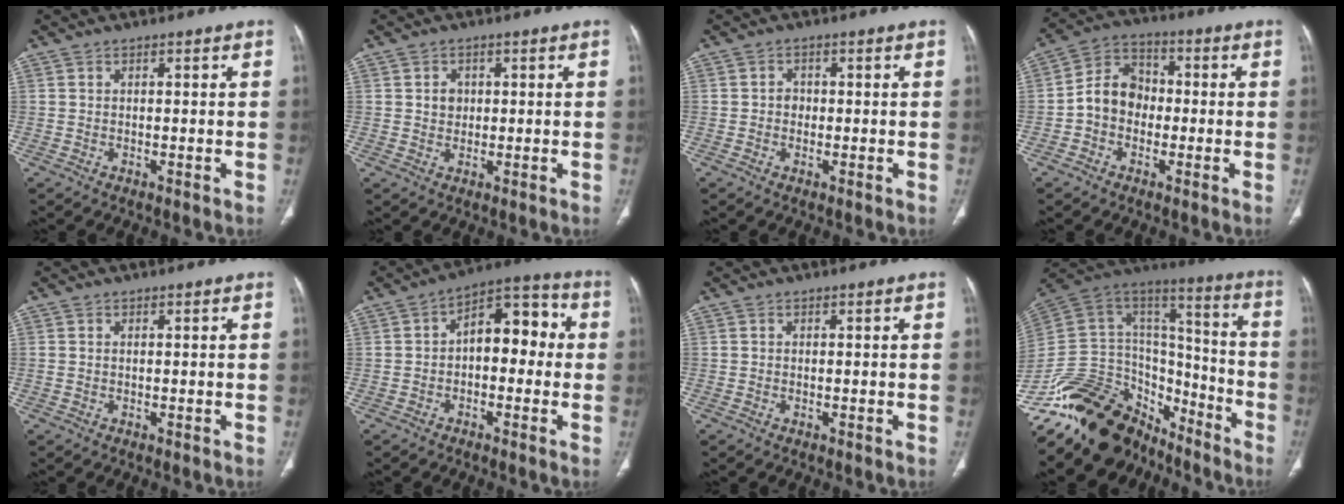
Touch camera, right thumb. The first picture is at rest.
{"total": 2.4, "force": [0.5, 2.1, 1.1], "torque": [-0.006, 0.000, 0.009]}
{"total": 1.8, "force": [-0.2, 1.5, 0.9], "torque": [-0.005, 0.005, -0.004]}
{"total": 9.7, "force": [-1.7, 8.0, 5.3], "torque": [-0.072, 0.040, -0.047]}
{"total": 0.5, "force": [0.0, 0.3, 0.4], "torque": [-0.014, 0.007, 0.005]}
{"total": 11.0, "force": [0.1, 6.6, 8.8], "torque": [-0.088, 0.041, -0.011]}
{"total": 0.0}
{"total": 30.1, "force": [-21.1, 16.4, 14.0], "torque": [-0.274, 0.069, -0.360]}